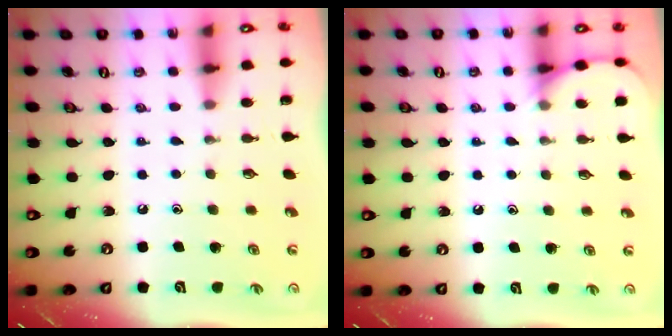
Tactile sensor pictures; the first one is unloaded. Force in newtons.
{"total": 6.1, "press": 6.1, "slide": 0.4}